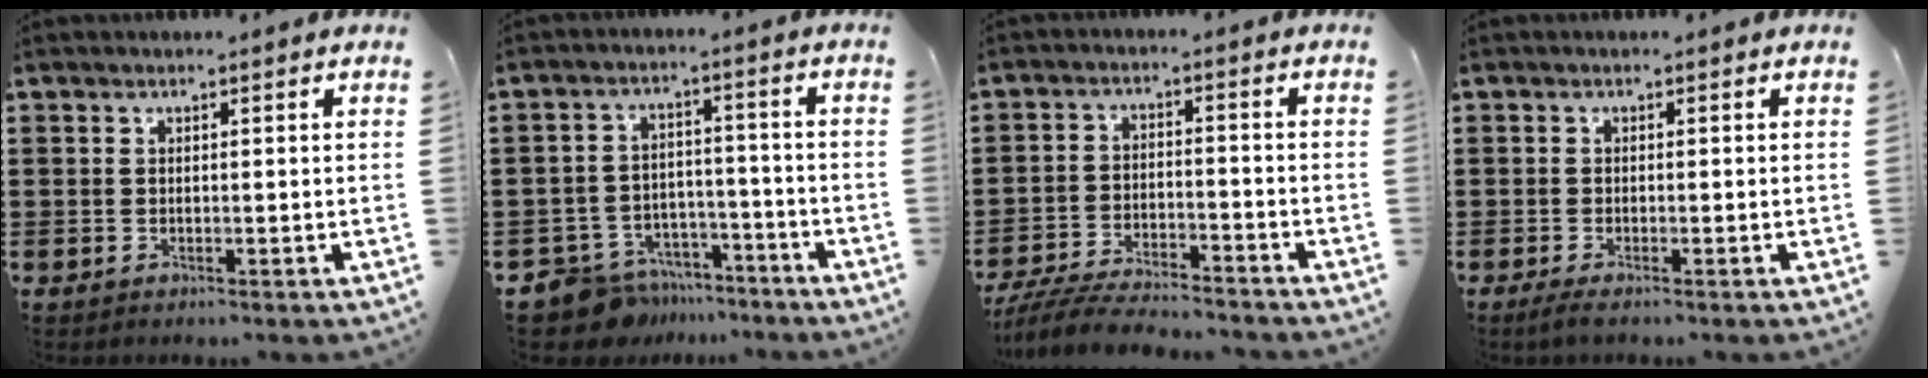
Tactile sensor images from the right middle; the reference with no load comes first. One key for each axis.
{"total": 8.1, "fx": -7.8, "fy": 2.3, "fz": 1.0, "tx": -0.036, "ty": 0.018, "tz": -0.158}
{"total": 6.4, "fx": -6.1, "fy": 0.6, "fz": 1.8, "tx": -0.034, "ty": 0.003, "tz": -0.119}
{"total": 1.0, "fx": -0.6, "fy": 0.1, "fz": 0.8, "tx": -0.013, "ty": -0.004, "tz": -0.010}